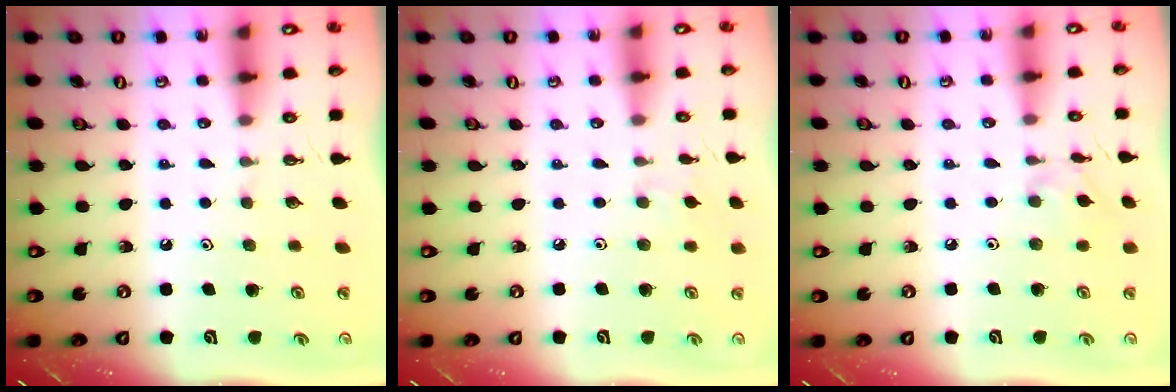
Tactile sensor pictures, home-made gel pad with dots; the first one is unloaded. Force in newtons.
{"total": 2.4, "press": 2.3, "slide": 0.5}
{"total": 3.7, "press": 3.7, "slide": 0.3}